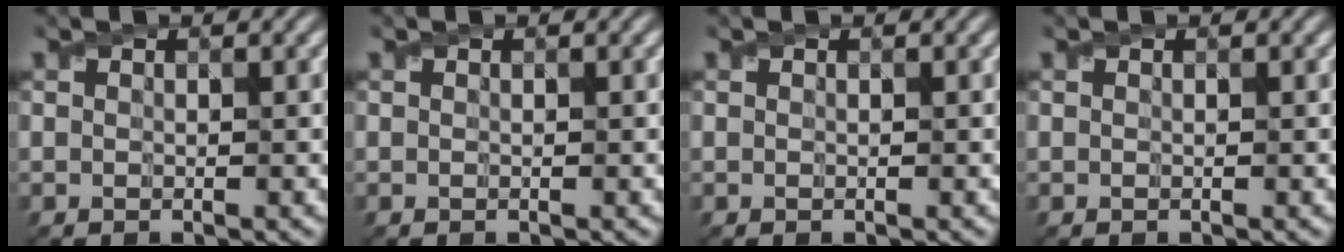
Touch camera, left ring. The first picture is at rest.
{"total": 0.0}
{"total": 0.0}
{"total": 0.0}